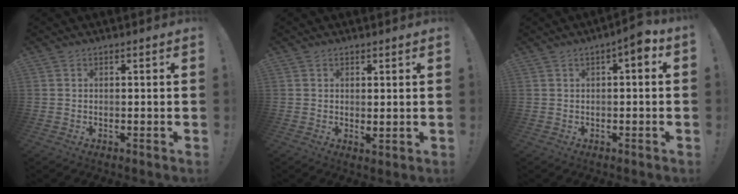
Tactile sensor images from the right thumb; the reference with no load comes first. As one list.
[{"total": 1.6, "force": [1.0, 0.5, 1.2], "torque": [-0.013, -0.009, 0.017]}, {"total": 3.5, "force": [0.6, 0.6, 3.4], "torque": [-0.043, -0.008, 0.003]}]